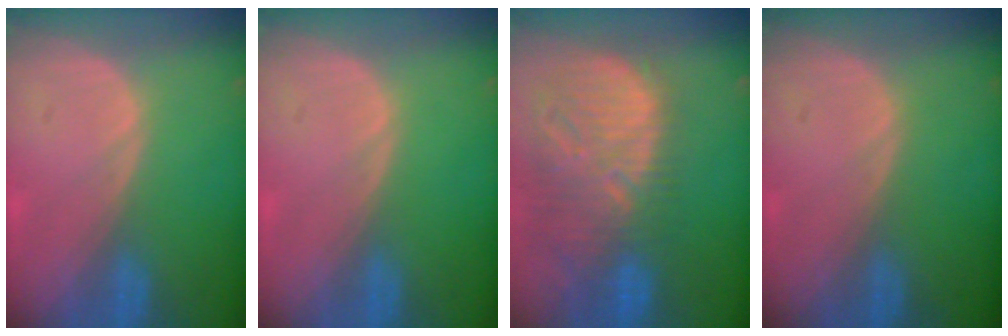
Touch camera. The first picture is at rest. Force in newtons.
{"total": 0.0}
{"total": 13.4, "press": 11.5, "slide": 7.0}
{"total": 0.0}